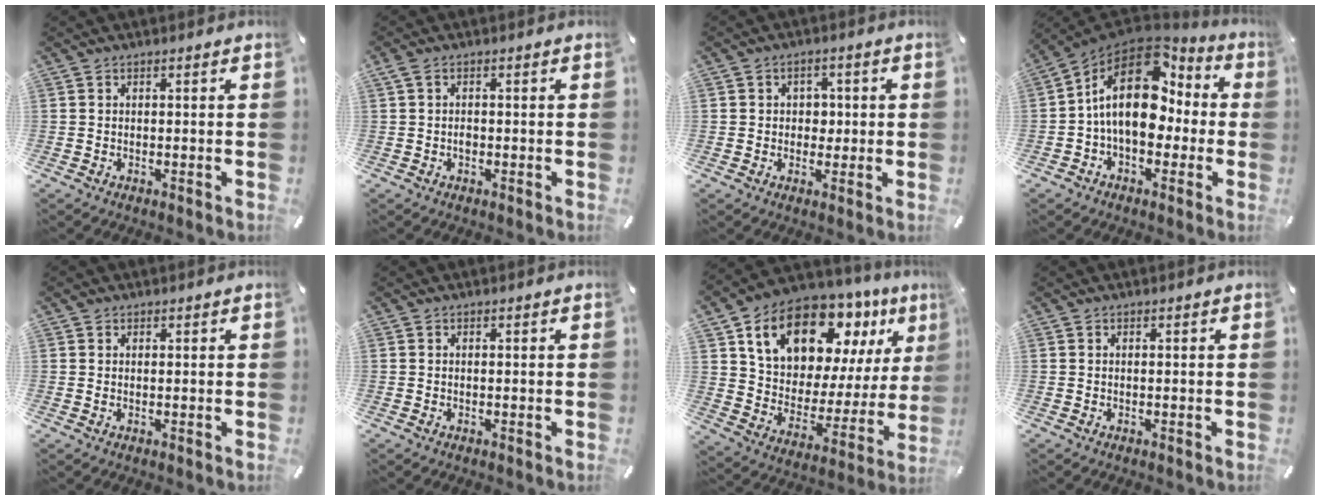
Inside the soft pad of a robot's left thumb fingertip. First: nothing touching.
{"total": 1.5, "force": [-0.4, 0.9, 1.2], "torque": [-0.023, 0.003, -0.009]}
{"total": 3.8, "force": [-0.1, 3.5, 1.4], "torque": [-0.018, 0.005, -0.008]}
{"total": 18.9, "force": [2.6, 12.3, 14.1], "torque": [-0.249, -0.008, 0.043]}
{"total": 0.8, "force": [0.5, 0.6, 0.3], "torque": [-0.007, 0.003, 0.008]}
{"total": 0.0}
{"total": 18.5, "force": [12.2, 10.7, 8.9], "torque": [-0.158, -0.075, 0.217]}
{"total": 0.0}